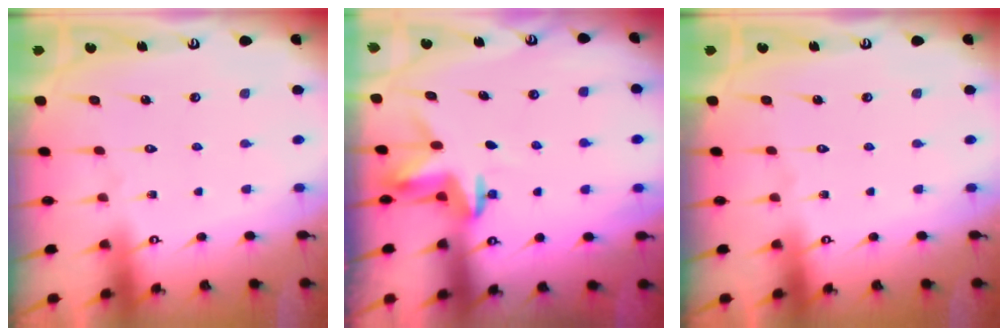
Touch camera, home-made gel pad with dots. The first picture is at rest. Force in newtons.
{"total": 3.3, "press": 3.3, "slide": 0.3}
{"total": 0.0}